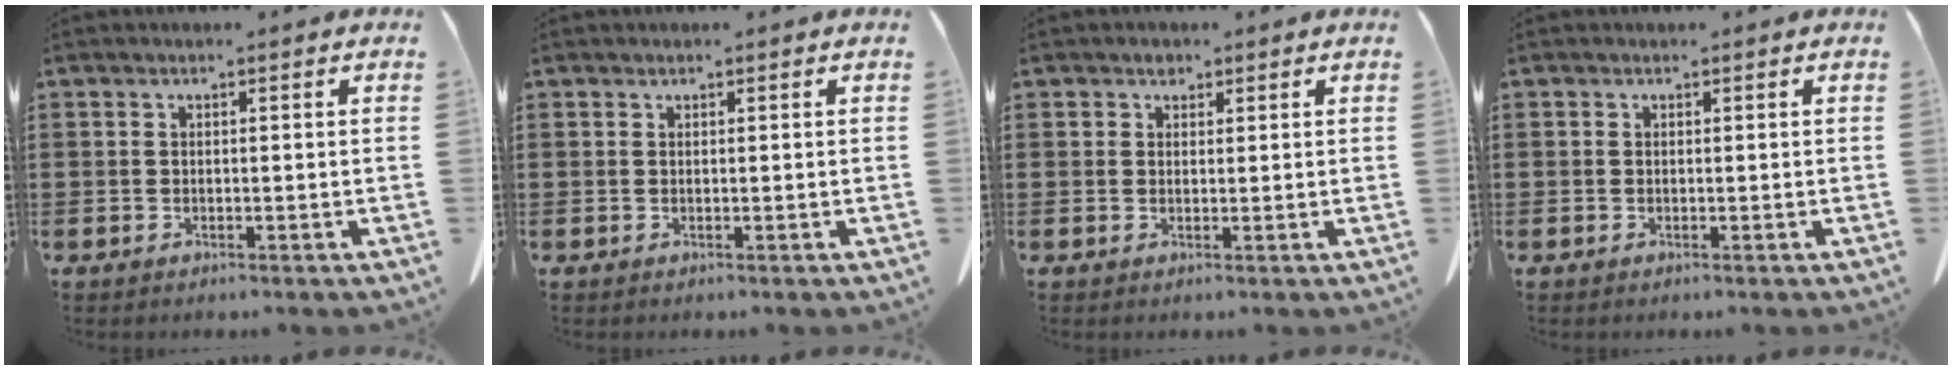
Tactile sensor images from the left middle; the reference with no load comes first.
{"total": 0.0}
{"total": 1.4, "force": [1.0, 1.0, 0.3], "torque": [-0.001, 0.001, 0.017]}
{"total": 0.0}